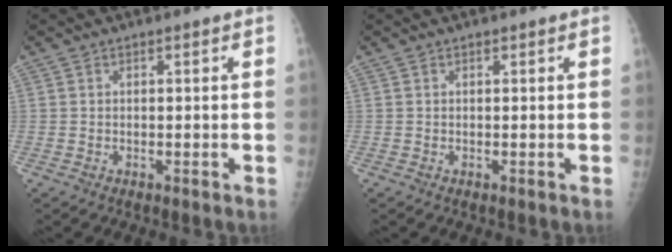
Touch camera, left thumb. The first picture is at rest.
{"total": 0.0}